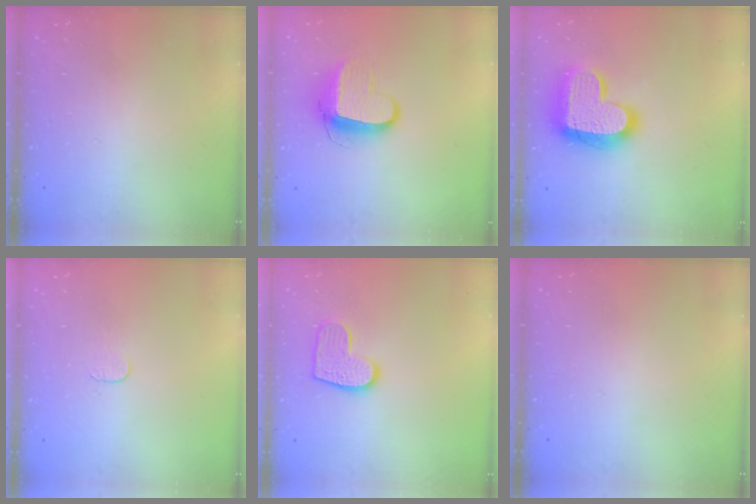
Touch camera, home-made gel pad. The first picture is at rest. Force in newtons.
{"total": 9.6, "press": 9.6, "slide": 0.9}
{"total": 19.8, "press": 19.8, "slide": 1.5}
{"total": 3.0, "press": 3.0, "slide": 0.3}
{"total": 10.8, "press": 10.8, "slide": 0.7}
{"total": 0.0}